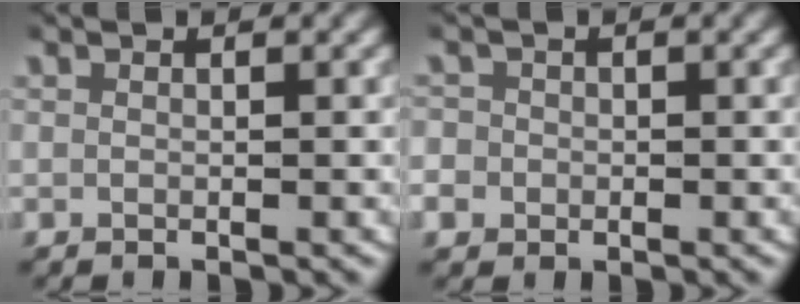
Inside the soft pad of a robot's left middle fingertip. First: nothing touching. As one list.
[{"total": 3.7, "force": [-0.7, 3.5, 0.8], "torque": [-0.031, -0.008, -0.019]}]